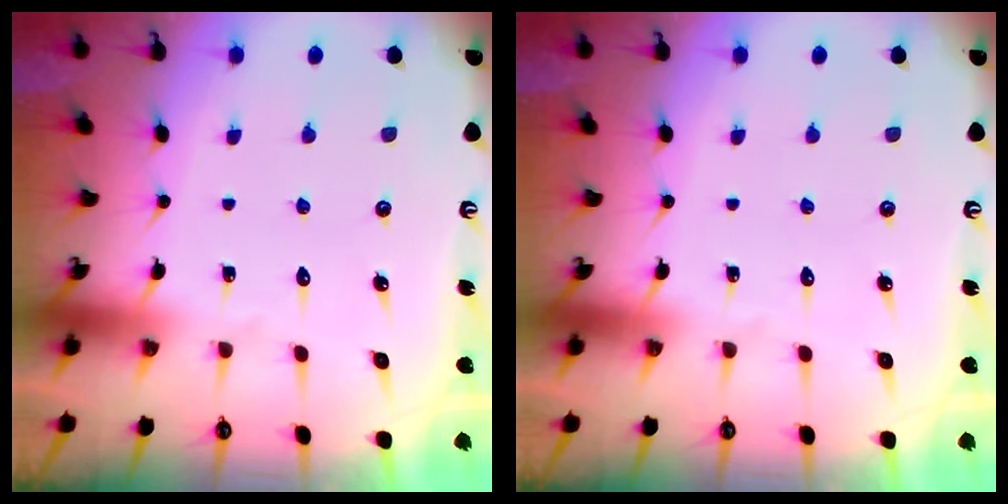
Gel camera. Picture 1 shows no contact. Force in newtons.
{"total": 0.0}